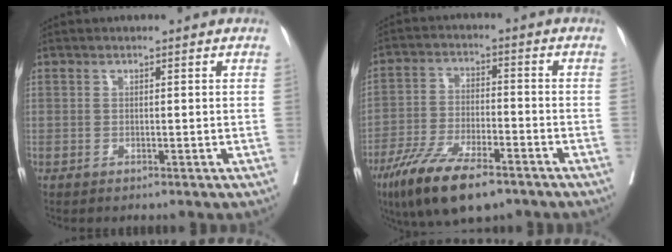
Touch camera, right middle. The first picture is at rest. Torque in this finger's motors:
{"motor_torque": [1.21, -0.93, 0.28, 0.13]}